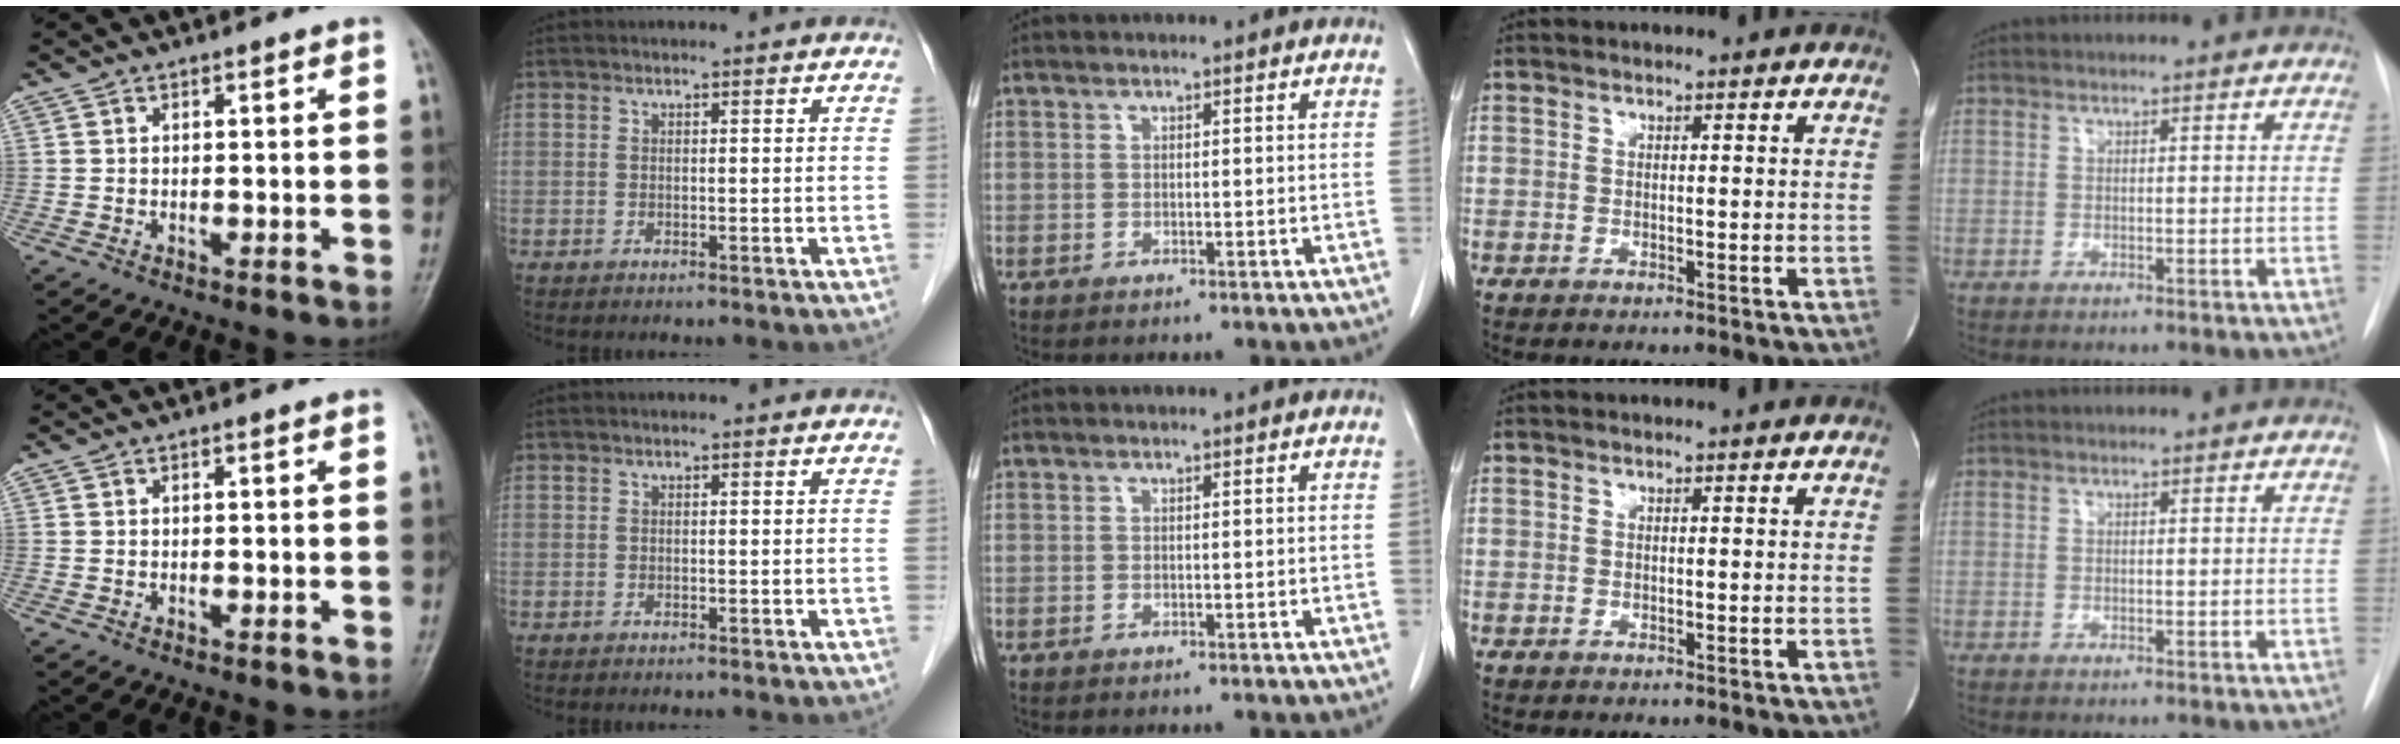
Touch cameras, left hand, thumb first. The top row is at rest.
{}